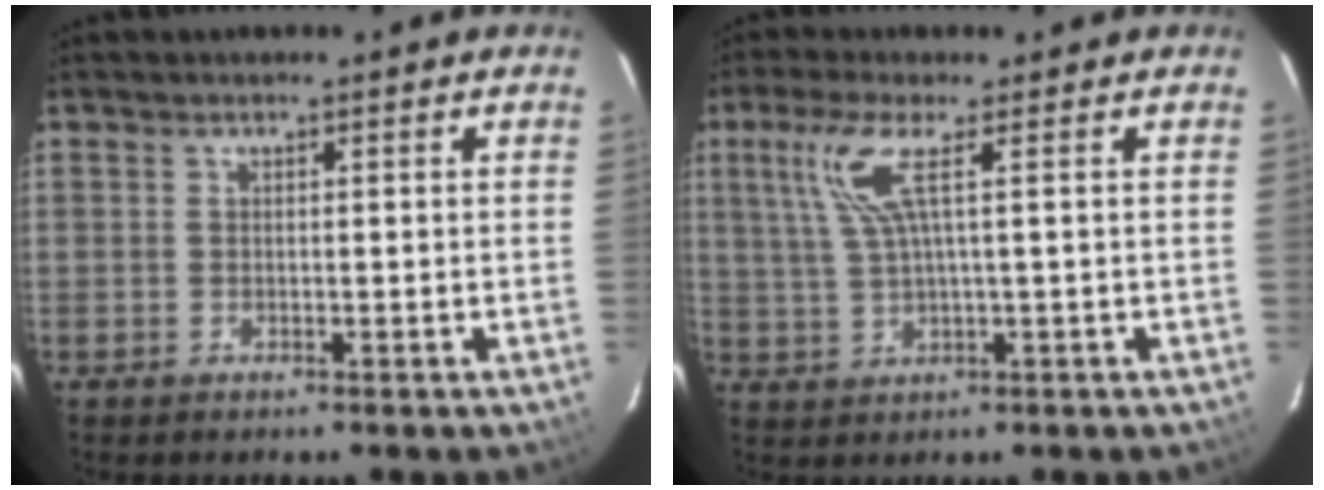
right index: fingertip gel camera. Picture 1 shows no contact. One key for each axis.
{"total": 6.2, "fx": 2.1, "fy": 0.1, "fz": 5.9, "tx": -0.125, "ty": 0.004, "tz": 0.052}